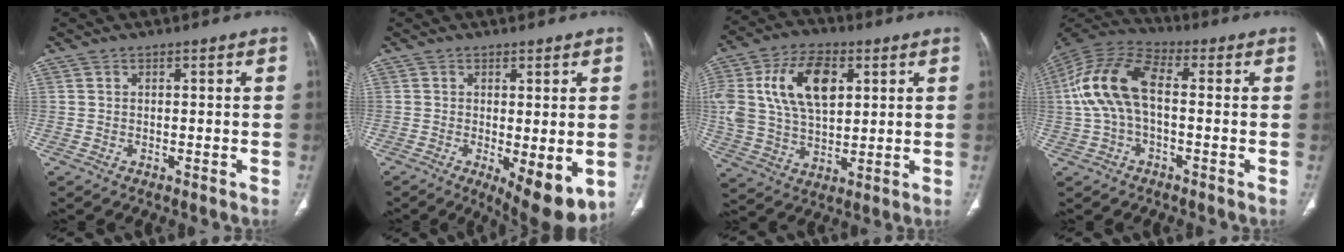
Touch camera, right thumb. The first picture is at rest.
{"total": 9.1, "force": [-2.1, 3.0, 8.3], "torque": [-0.119, -0.026, -0.024]}
{"total": 20.0, "force": [5.7, 11.8, 15.1], "torque": [-0.297, -0.005, 0.105]}
{"total": 13.6, "force": [0.0, 7.1, 11.5], "torque": [-0.244, 0.038, -0.008]}